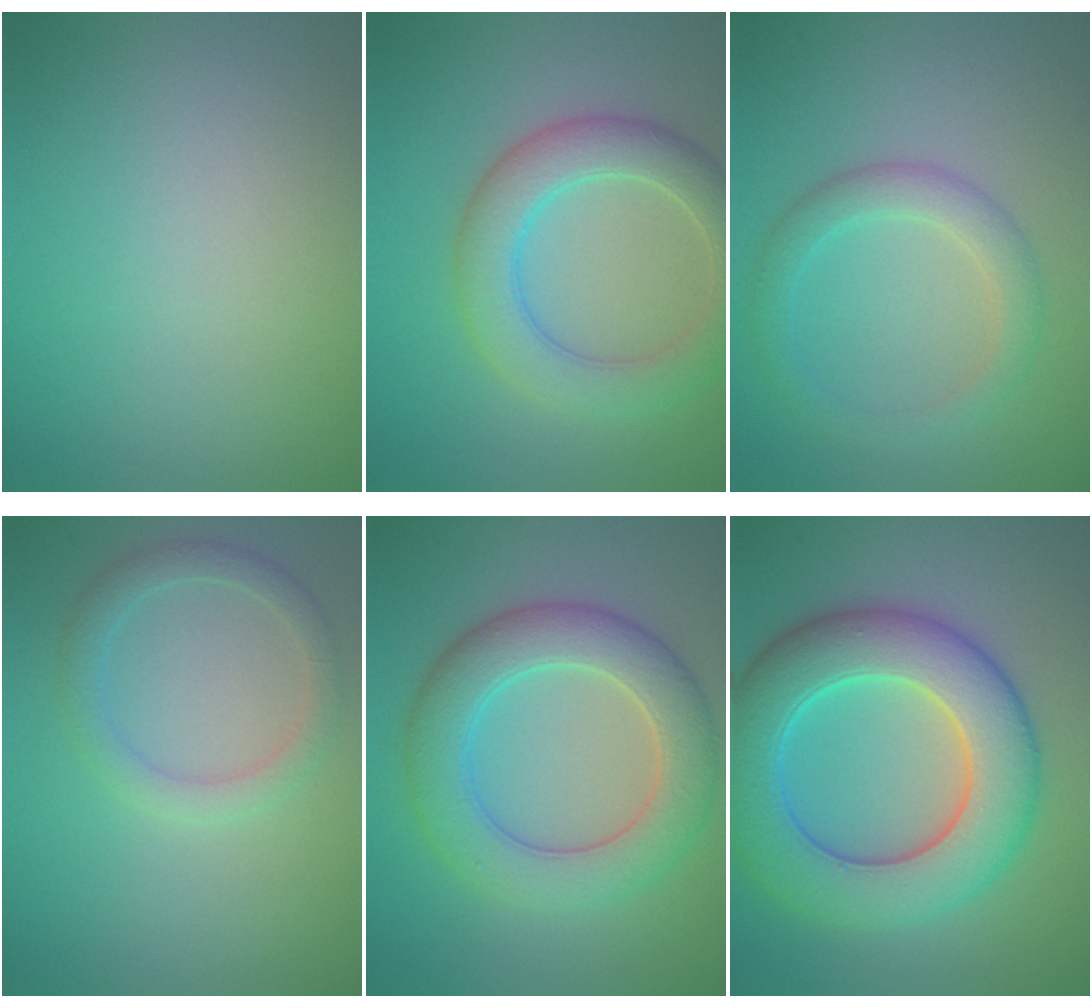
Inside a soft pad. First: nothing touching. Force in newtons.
{"total": 5.4, "press": 5.4, "slide": 0.2}
{"total": 2.8, "press": 2.8, "slide": 0.2}
{"total": 2.2, "press": 2.2, "slide": 0.1}
{"total": 6.5, "press": 6.5, "slide": 0.3}
{"total": 9.9, "press": 9.9, "slide": 0.3}